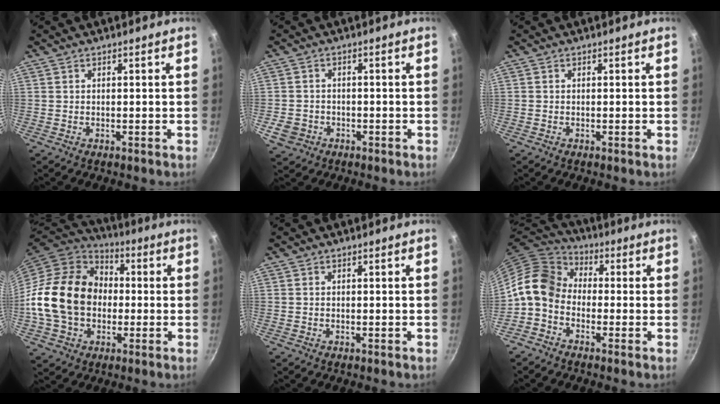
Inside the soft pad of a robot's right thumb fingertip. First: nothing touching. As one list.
[{"total": 4.5, "force": [-1.6, 3.8, 1.7], "torque": [-0.031, 0.016, -0.022]}, {"total": 0.0}, {"total": 21.0, "force": [-1.0, 16.4, 13.1], "torque": [-0.216, 0.039, -0.019]}, {"total": 0.0}, {"total": 10.3, "force": [-1.8, 7.9, 6.3], "torque": [-0.101, 0.042, -0.060]}]